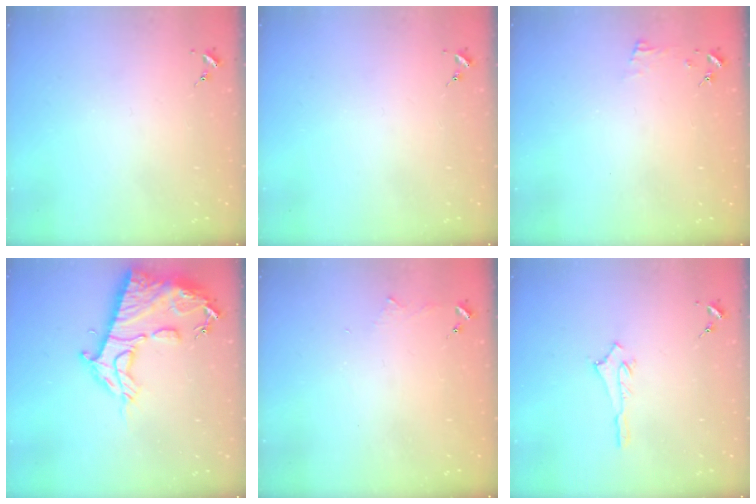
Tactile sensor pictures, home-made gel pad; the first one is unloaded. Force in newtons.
{"total": 0.0}
{"total": 4.2, "press": 4.2, "slide": 0.4}
{"total": 18.2, "press": 18.1, "slide": 1.7}
{"total": 3.5, "press": 3.5, "slide": 0.4}
{"total": 2.6, "press": 2.6, "slide": 0.3}